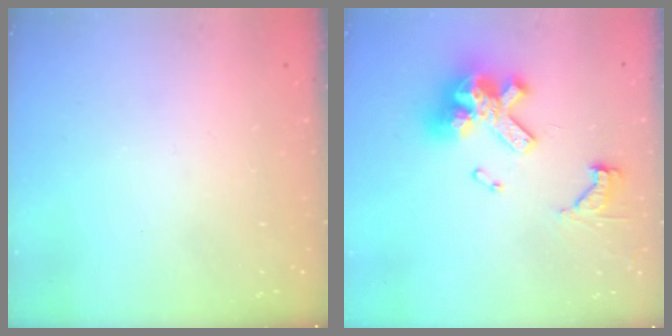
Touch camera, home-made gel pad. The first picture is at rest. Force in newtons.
{"total": 14.6, "press": 14.5, "slide": 1.0}